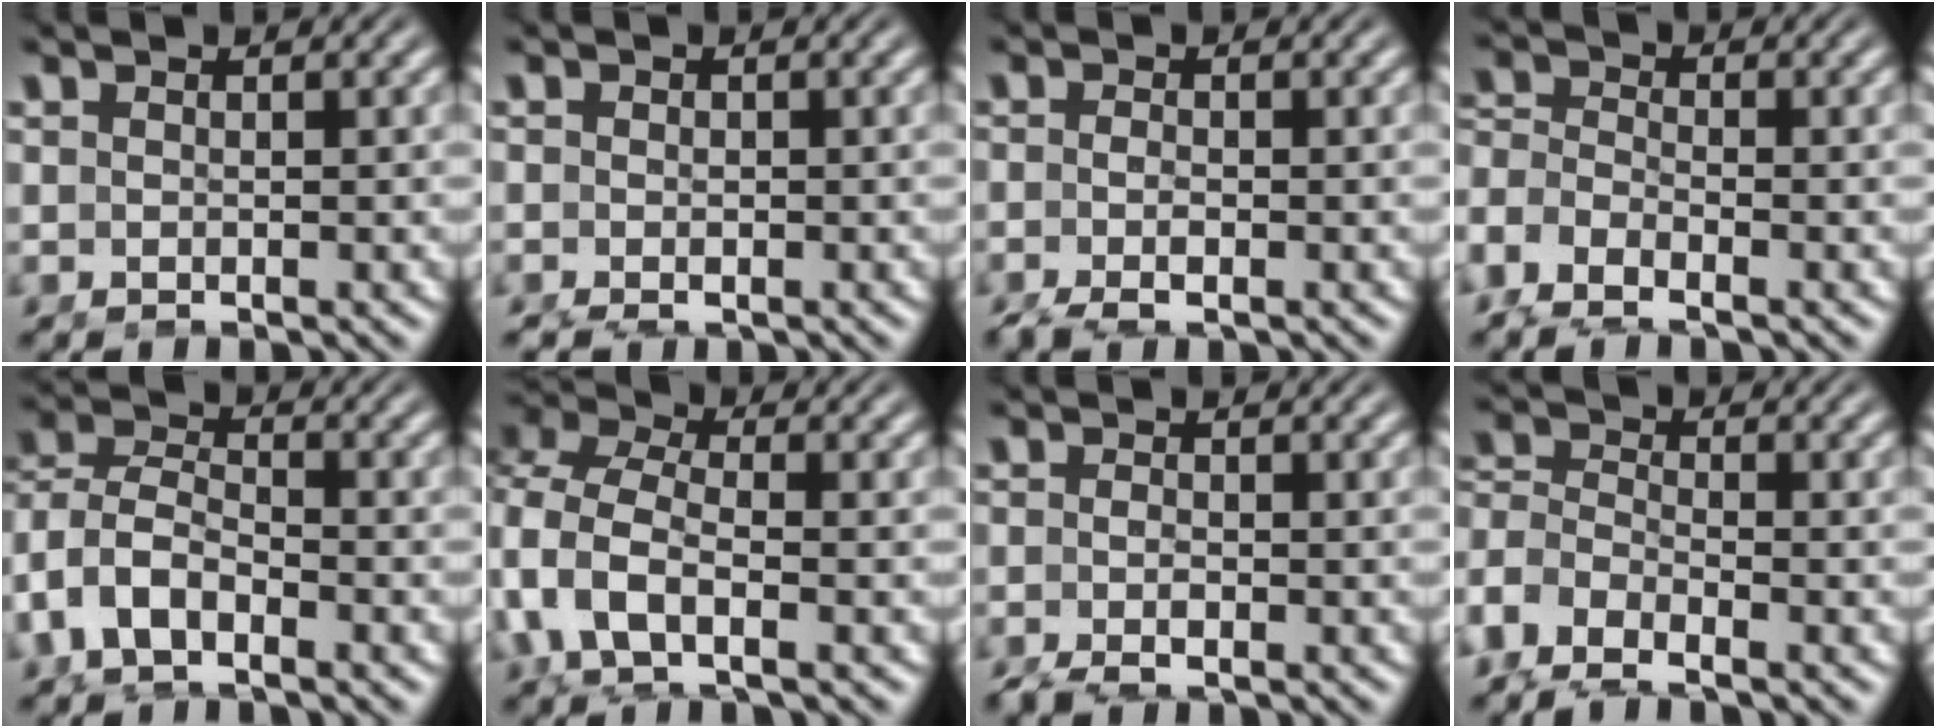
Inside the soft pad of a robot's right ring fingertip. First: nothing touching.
{"total": 2.6, "force": [-1.4, 2.0, 0.9], "torque": [-0.029, -0.015, -0.018]}
{"total": 2.9, "force": [-1.9, 1.4, 1.8], "torque": [-0.041, -0.014, -0.028]}
{"total": 4.9, "force": [-2.0, 3.8, 2.4], "torque": [-0.073, -0.026, -0.032]}
{"total": 7.7, "force": [-1.2, 6.6, 3.8], "torque": [-0.122, -0.029, -0.019]}
{"total": 8.2, "force": [-0.2, 6.3, 5.2], "torque": [-0.147, -0.024, -0.002]}
{"total": 3.1, "force": [-2.1, 1.6, 1.7], "torque": [-0.038, -0.013, -0.032]}
{"total": 5.9, "force": [-2.2, 5.0, 2.4], "torque": [-0.090, -0.031, -0.037]}